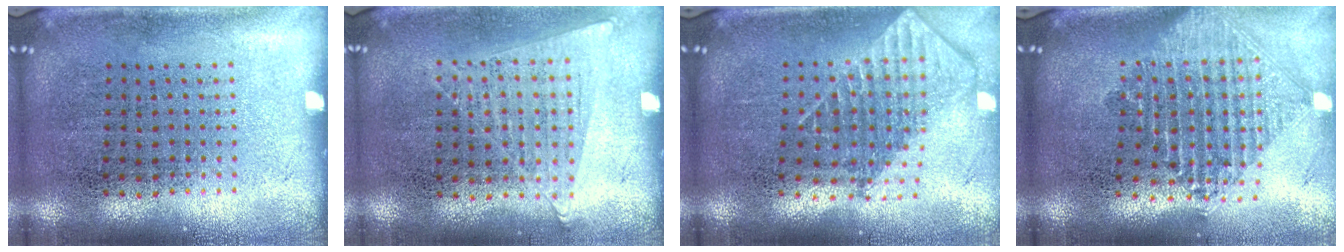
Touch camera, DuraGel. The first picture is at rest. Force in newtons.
{"total": 1.1, "press": 1.0, "slide": 0.4}
{"total": 1.9, "press": 1.5, "slide": 1.1}
{"total": 2.2, "press": 1.7, "slide": 1.4}